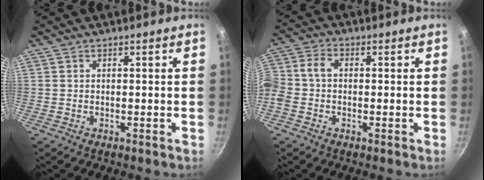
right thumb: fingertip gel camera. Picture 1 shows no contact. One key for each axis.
{"total": 6.7, "fx": -0.9, "fy": 5.0, "fz": 4.3, "tx": -0.100, "ty": 0.026, "tz": -0.035}